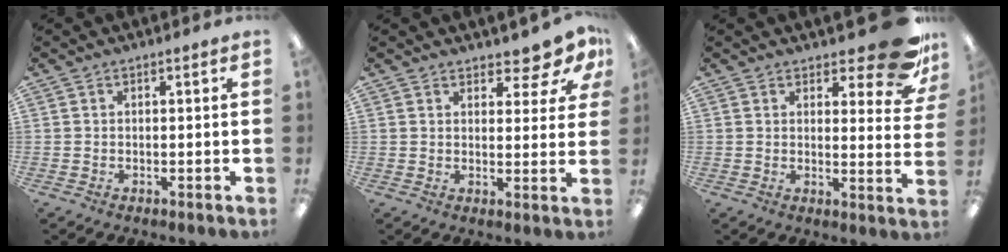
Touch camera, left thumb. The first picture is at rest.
{"total": 6.3, "force": [5.4, 2.1, 2.5], "torque": [-0.023, -0.038, 0.093]}
{"total": 12.6, "force": [8.4, 4.1, 8.4], "torque": [-0.105, -0.057, 0.145]}